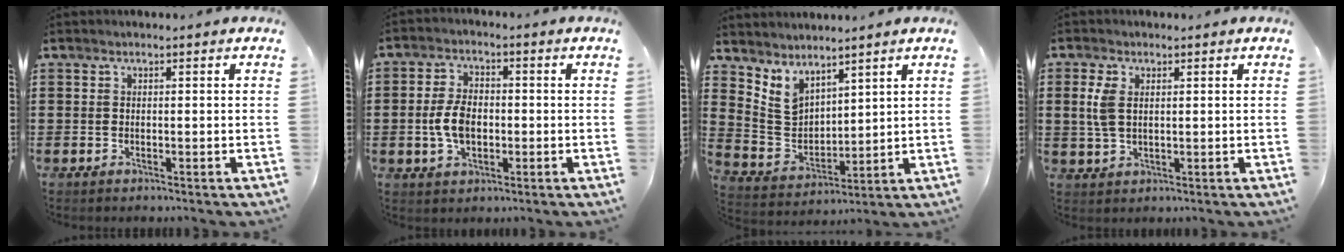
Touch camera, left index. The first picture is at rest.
{"total": 5.8, "force": [-0.8, 3.4, 4.6], "torque": [-0.113, 0.000, -0.022]}
{"total": 4.9, "force": [4.0, 2.8, 0.7], "torque": [-0.042, -0.017, 0.075]}
{"total": 3.7, "force": [0.7, 2.1, 3.0], "torque": [-0.081, 0.004, 0.007]}